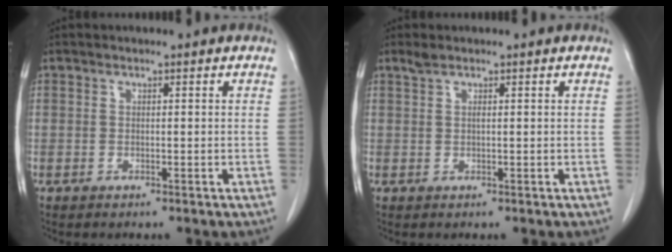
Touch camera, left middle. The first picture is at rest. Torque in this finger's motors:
{"motor_torque": [0.10, -0.08, -0.02, 0.00]}